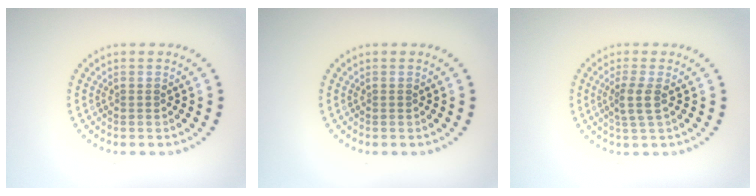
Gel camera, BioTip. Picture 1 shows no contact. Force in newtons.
{"total": 0.0}
{"total": 2.2, "press": 1.7, "slide": 1.3}